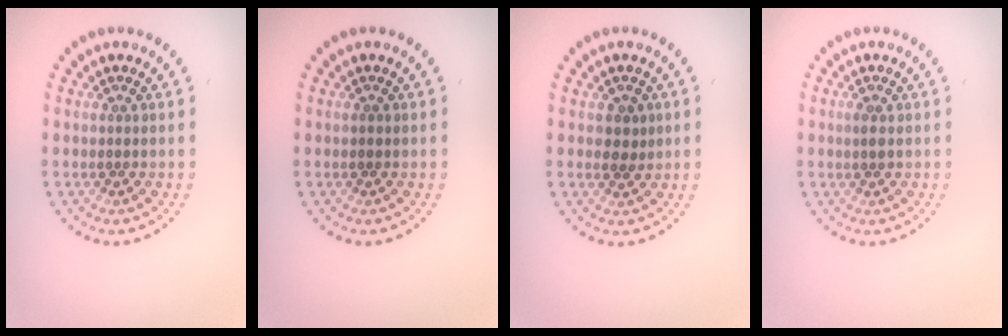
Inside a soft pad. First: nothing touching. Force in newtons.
{"total": 0.5, "press": 0.5, "slide": 0.0}
{"total": 1.1, "press": 1.0, "slide": 0.5}
{"total": 0.9, "press": 0.8, "slide": 0.3}